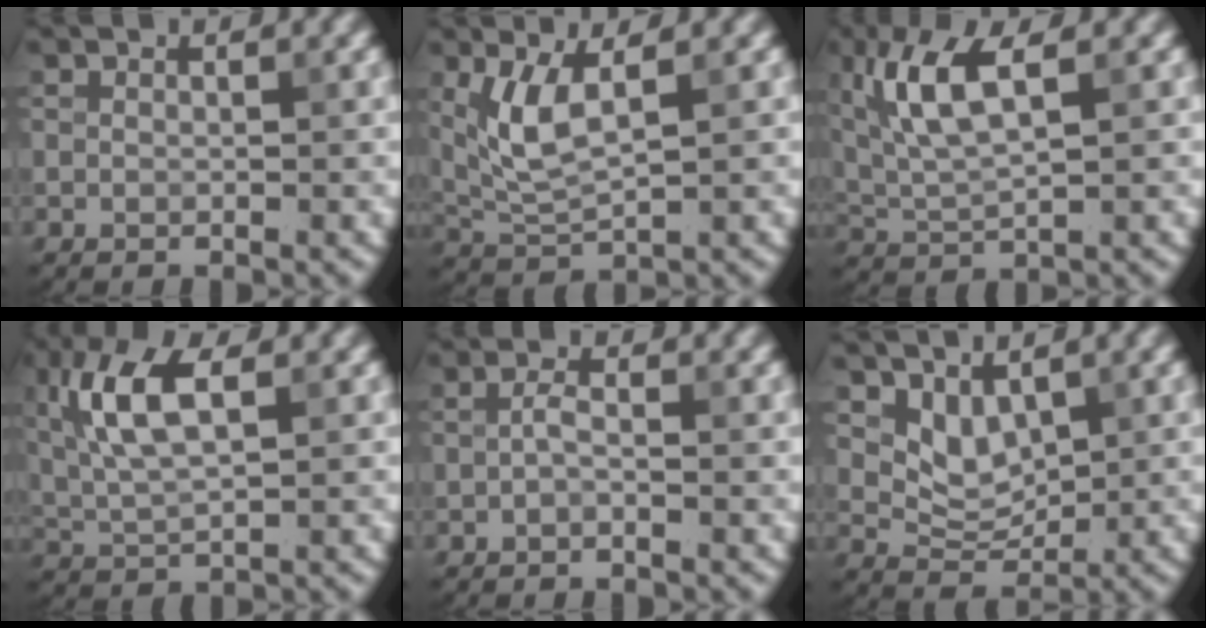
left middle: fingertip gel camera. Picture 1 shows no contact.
{"total": 4.2, "force": [1.3, 1.5, 3.7], "torque": [-0.093, -0.005, 0.034]}
{"total": 6.3, "force": [2.3, 2.1, 5.5], "torque": [-0.122, 0.009, 0.048]}
{"total": 6.4, "force": [1.9, 2.6, 5.5], "torque": [-0.119, 0.012, 0.036]}
{"total": 1.0, "force": [-0.5, 0.3, 0.9], "torque": [-0.021, 0.003, -0.012]}
{"total": 2.9, "force": [1.5, 1.7, 1.7], "torque": [-0.032, -0.010, 0.035]}